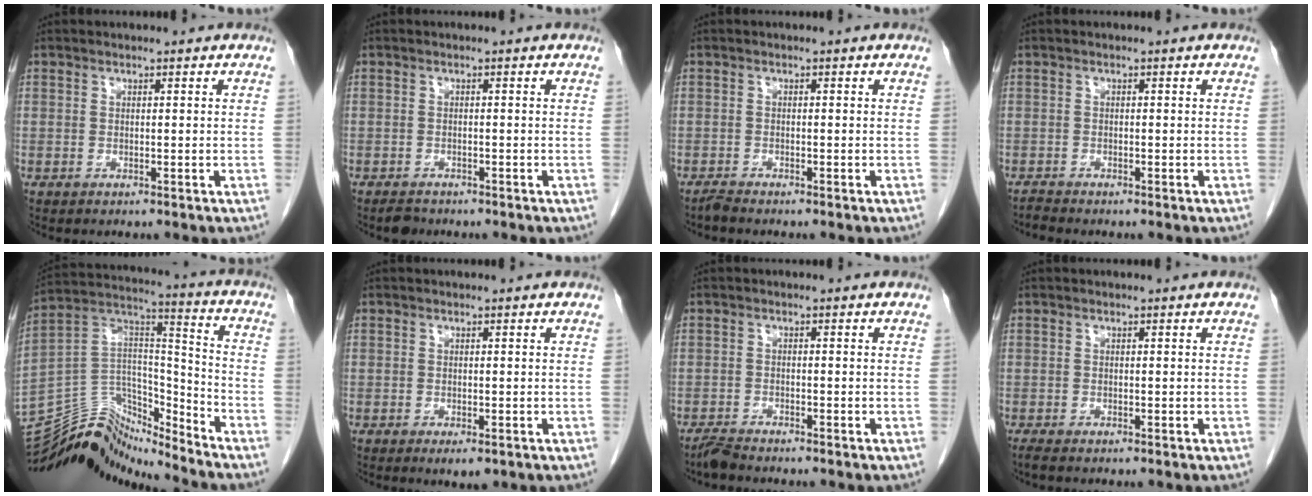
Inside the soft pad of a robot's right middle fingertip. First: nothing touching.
{"total": 1.6, "force": [-1.3, 0.7, 0.5], "torque": [-0.013, -0.001, -0.020]}
{"total": 1.0, "force": [-1.0, -0.1, 0.3], "torque": [-0.011, -0.003, -0.021]}
{"total": 1.0, "force": [0.9, -0.3, -0.3], "torque": [-0.002, -0.009, 0.013]}
{"total": 11.5, "force": [-11.3, 2.1, 0.7], "torque": [-0.011, 0.091, -0.207]}
{"total": 1.8, "force": [-0.9, 0.7, 1.4], "torque": [-0.020, -0.004, -0.008]}
{"total": 2.1, "force": [-2.0, 0.1, 0.7], "torque": [-0.020, -0.007, -0.039]}
{"total": 0.8, "force": [-0.7, 0.0, 0.5], "torque": [-0.012, -0.003, -0.014]}